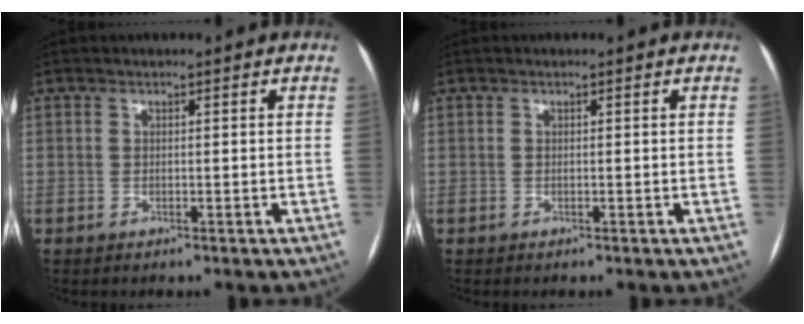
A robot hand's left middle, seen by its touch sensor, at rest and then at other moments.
{"total": 0.0}